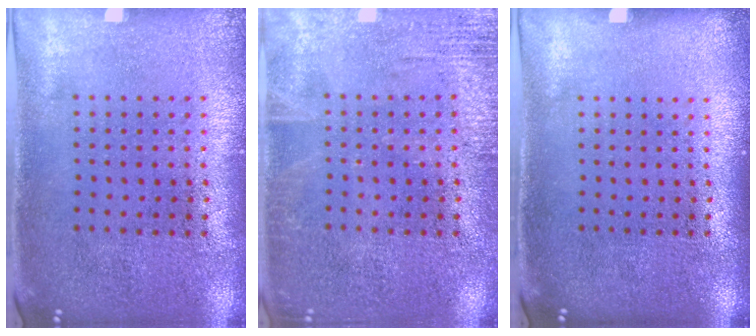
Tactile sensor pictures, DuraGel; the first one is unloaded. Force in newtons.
{"total": 2.6, "press": 2.5, "slide": 0.3}
{"total": 0.0}